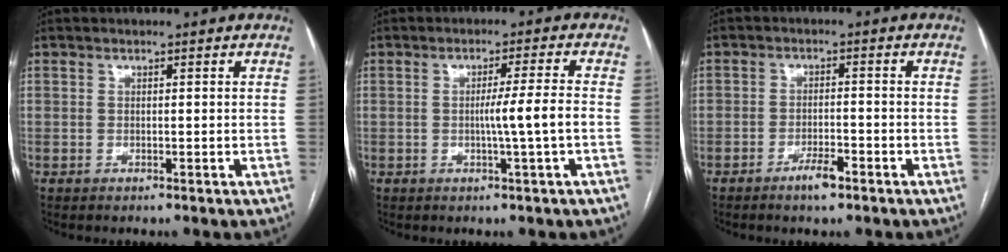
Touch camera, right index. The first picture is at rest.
{"total": 4.9, "force": [-0.8, -1.4, 4.6], "torque": [-0.074, -0.004, -0.013]}
{"total": 3.5, "force": [-2.4, 0.8, 2.5], "torque": [-0.045, 0.001, -0.040]}